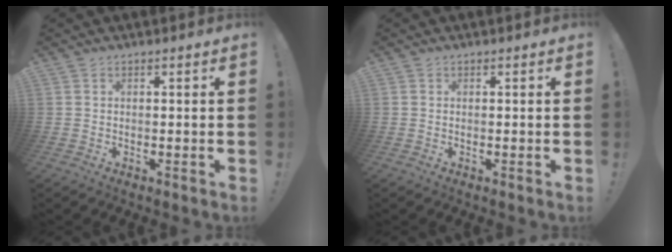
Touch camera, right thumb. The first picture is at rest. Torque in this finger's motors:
{"motor_torque": [0.30, 0.16, -0.08, 0.15, -0.01]}